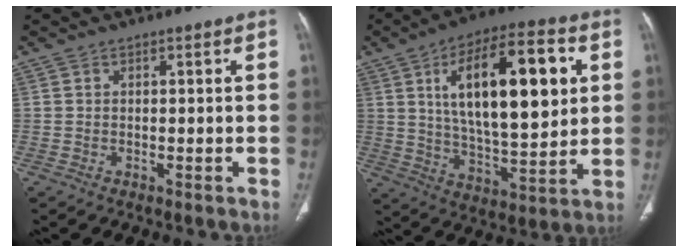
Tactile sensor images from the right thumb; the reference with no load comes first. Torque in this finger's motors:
{"motor_torque": [-0.69, 4.32, 1.44, 1.33, 0.57]}